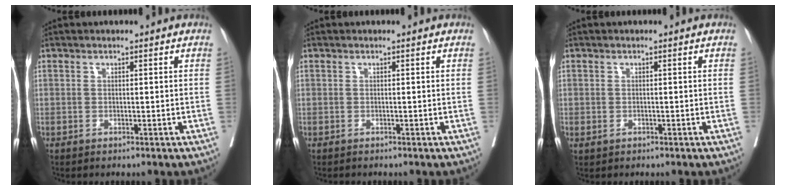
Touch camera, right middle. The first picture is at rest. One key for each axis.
{"total": 0.0}
{"total": 0.6, "fx": -0.2, "fy": 0.4, "fz": 0.4, "tx": -0.009, "ty": 0.000, "tz": 0.004}